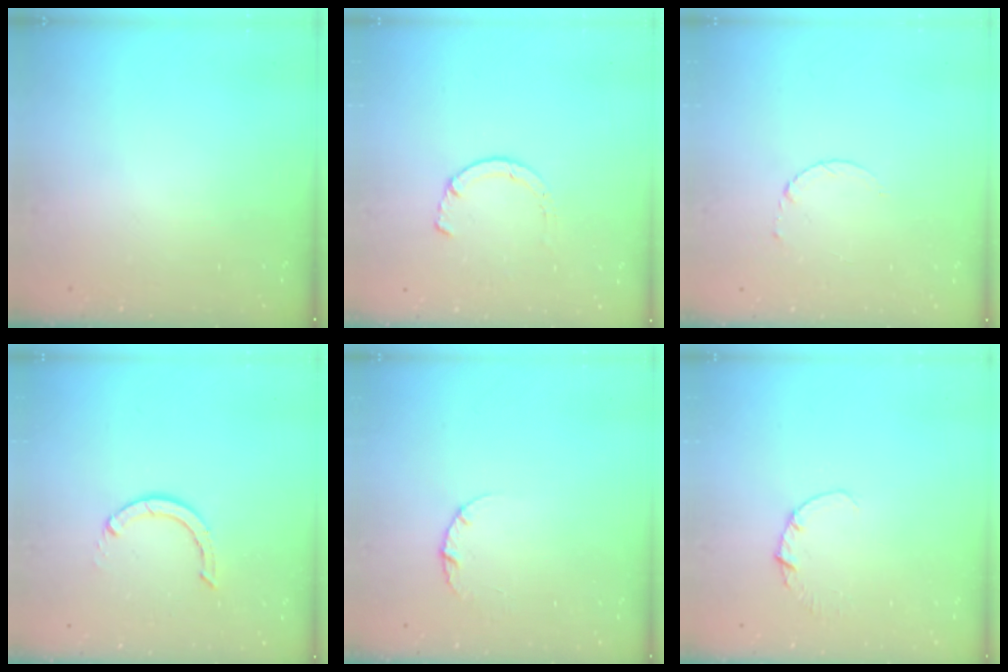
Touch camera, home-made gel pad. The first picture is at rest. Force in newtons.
{"total": 1.5, "press": 1.5, "slide": 0.3}
{"total": 2.6, "press": 2.6, "slide": 0.3}
{"total": 4.1, "press": 4.0, "slide": 0.5}
{"total": 2.6, "press": 2.6, "slide": 0.3}
{"total": 1.1, "press": 1.1, "slide": 0.1}